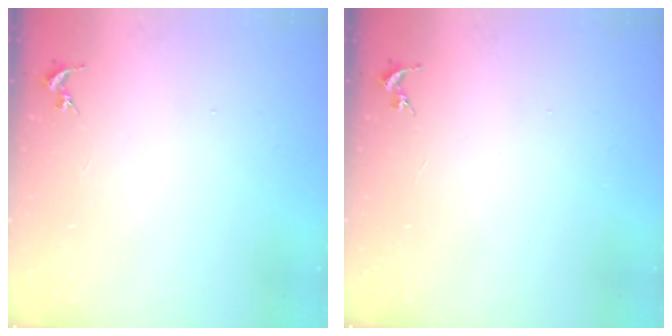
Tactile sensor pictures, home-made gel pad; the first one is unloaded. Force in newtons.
{"total": 0.0}